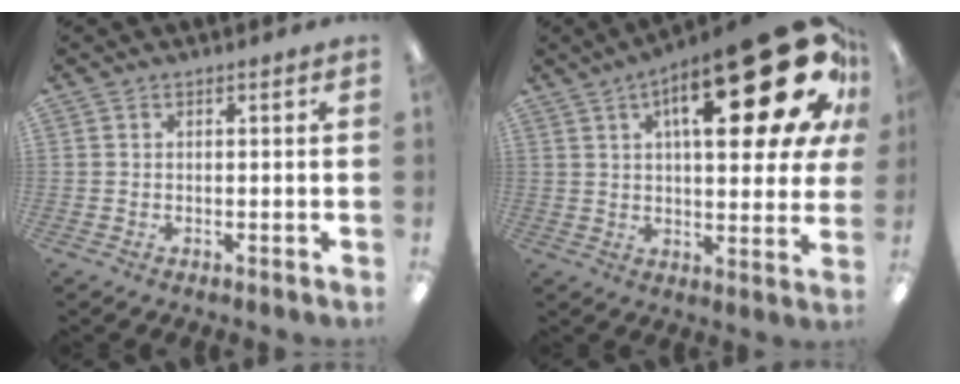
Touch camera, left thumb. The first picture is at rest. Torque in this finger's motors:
{"motor_torque": [0.80, 3.40, 2.09, -0.68, 0.16]}